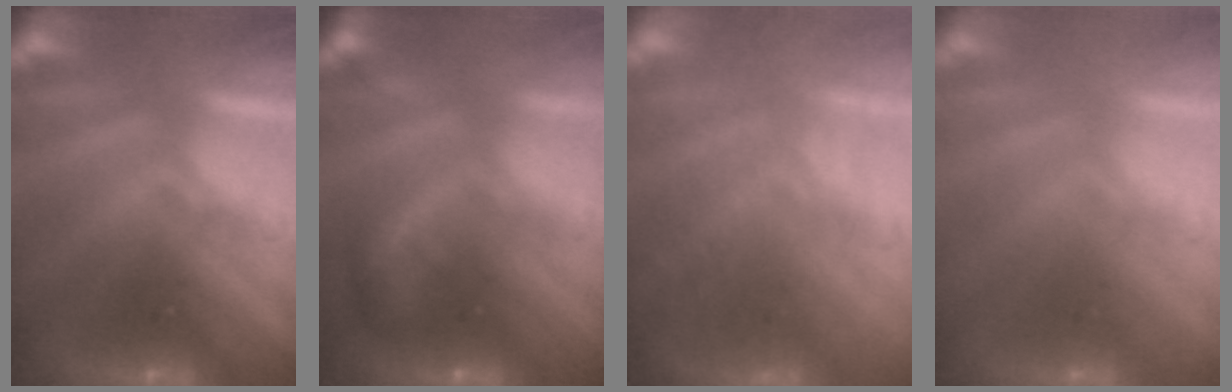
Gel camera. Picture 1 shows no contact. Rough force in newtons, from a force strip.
{"total": 5.7}
{"total": 7.1}
{"total": 2.8}